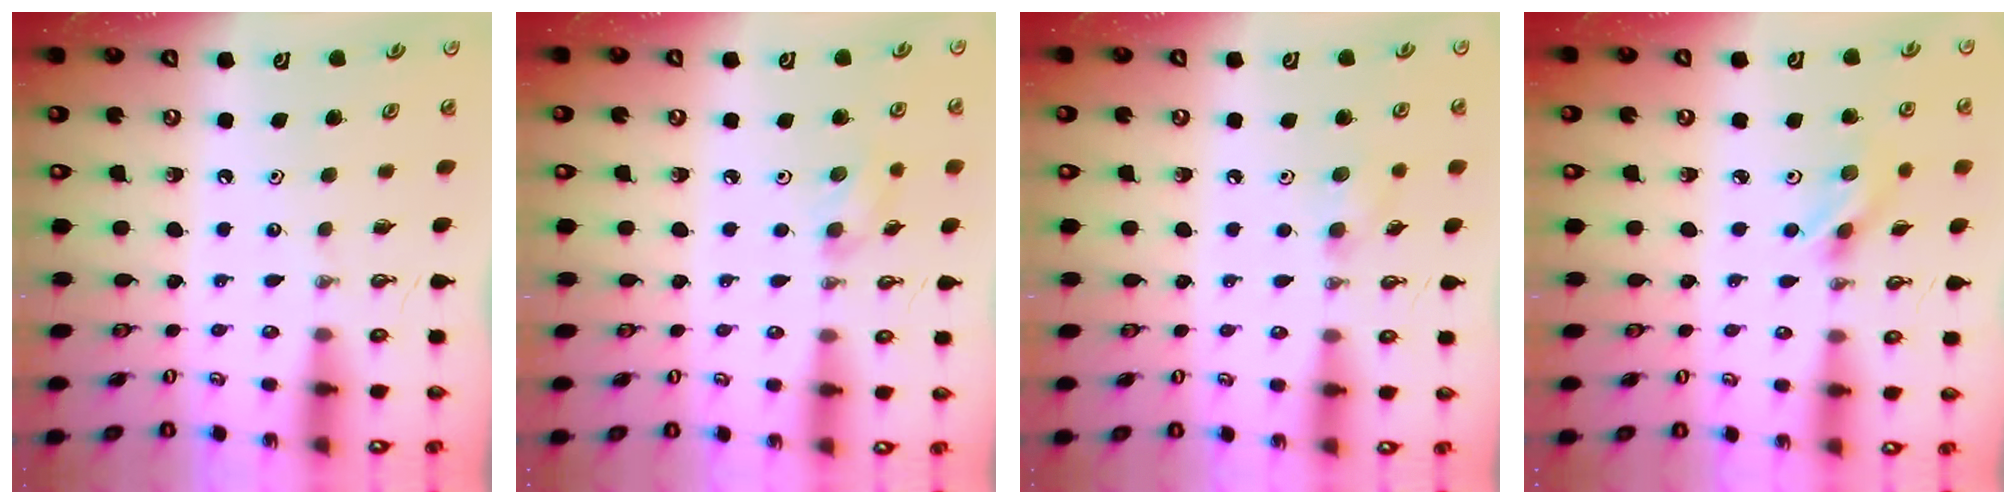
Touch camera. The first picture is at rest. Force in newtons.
{"total": 5.8, "press": 5.5, "slide": 1.9}
{"total": 6.4, "press": 6.3, "slide": 1.6}
{"total": 3.0, "press": 3.0, "slide": 0.4}